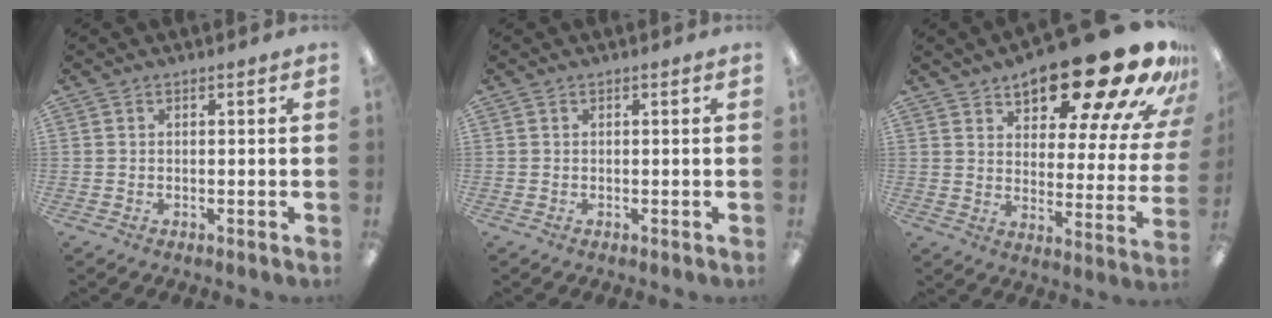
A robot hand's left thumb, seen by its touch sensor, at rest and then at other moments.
{"total": 0.0}
{"total": 23.4, "force": [17.5, 7.5, 13.6], "torque": [-0.182, -0.117, 0.280]}